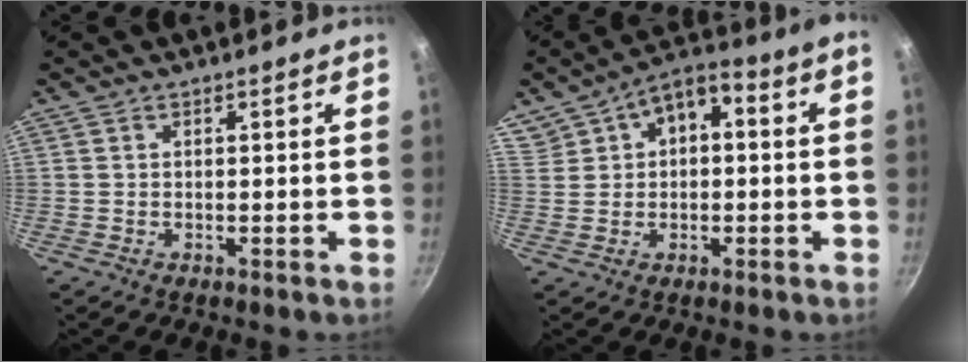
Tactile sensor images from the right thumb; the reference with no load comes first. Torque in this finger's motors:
{"motor_torque": [0.02, 0.04, 0.26, 0.53, 0.11]}